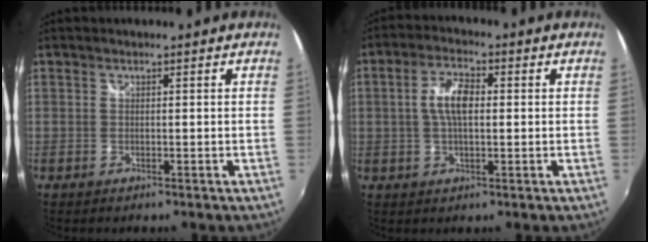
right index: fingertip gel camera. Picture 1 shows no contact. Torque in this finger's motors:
{"motor_torque": [0.23, -0.03, 0.17, 0.10]}